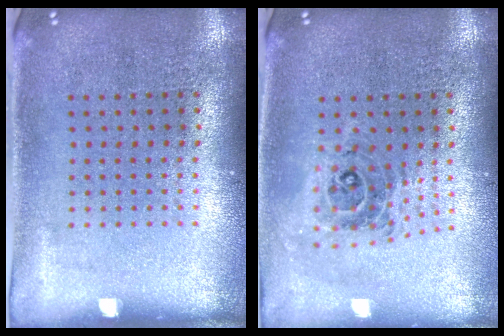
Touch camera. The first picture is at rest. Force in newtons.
{"total": 0.8, "press": 0.8, "slide": 0.1}